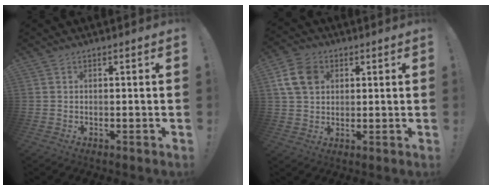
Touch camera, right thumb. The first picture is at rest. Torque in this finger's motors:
{"motor_torque": [0.01, 0.02, 0.37, -0.23, 0.00]}